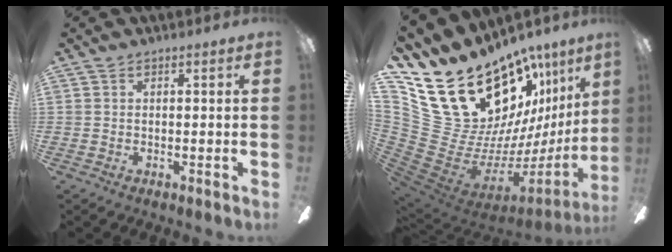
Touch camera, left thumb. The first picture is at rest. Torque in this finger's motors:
{"motor_torque": [3.59, 1.42, 0.85, -1.92, 0.18]}